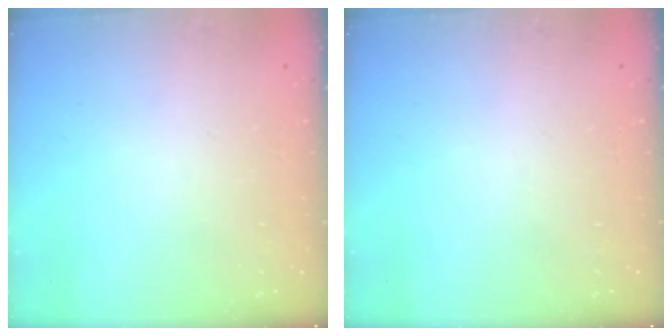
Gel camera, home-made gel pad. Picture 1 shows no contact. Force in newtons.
{"total": 0.0}